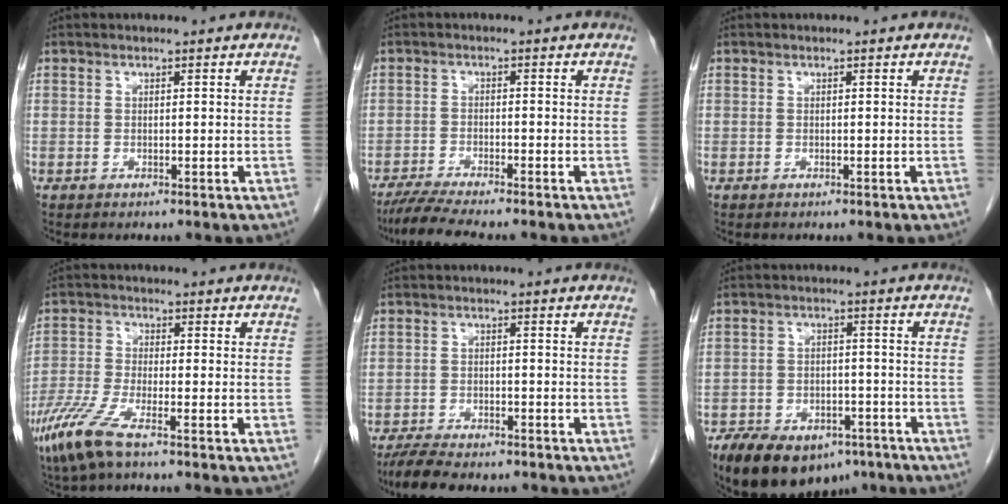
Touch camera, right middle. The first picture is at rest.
{"total": 6.4, "force": [-5.5, -0.5, 3.2], "torque": [-0.056, -0.021, -0.095]}
{"total": 0.0}
{"total": 6.8, "force": [-4.5, 0.6, 5.1], "torque": [-0.125, -0.020, -0.092]}
{"total": 7.9, "force": [-6.7, 1.9, 3.6], "torque": [-0.065, -0.016, -0.107]}
{"total": 14.4, "force": [-9.7, 7.6, 7.3], "torque": [-0.140, 0.001, -0.146]}